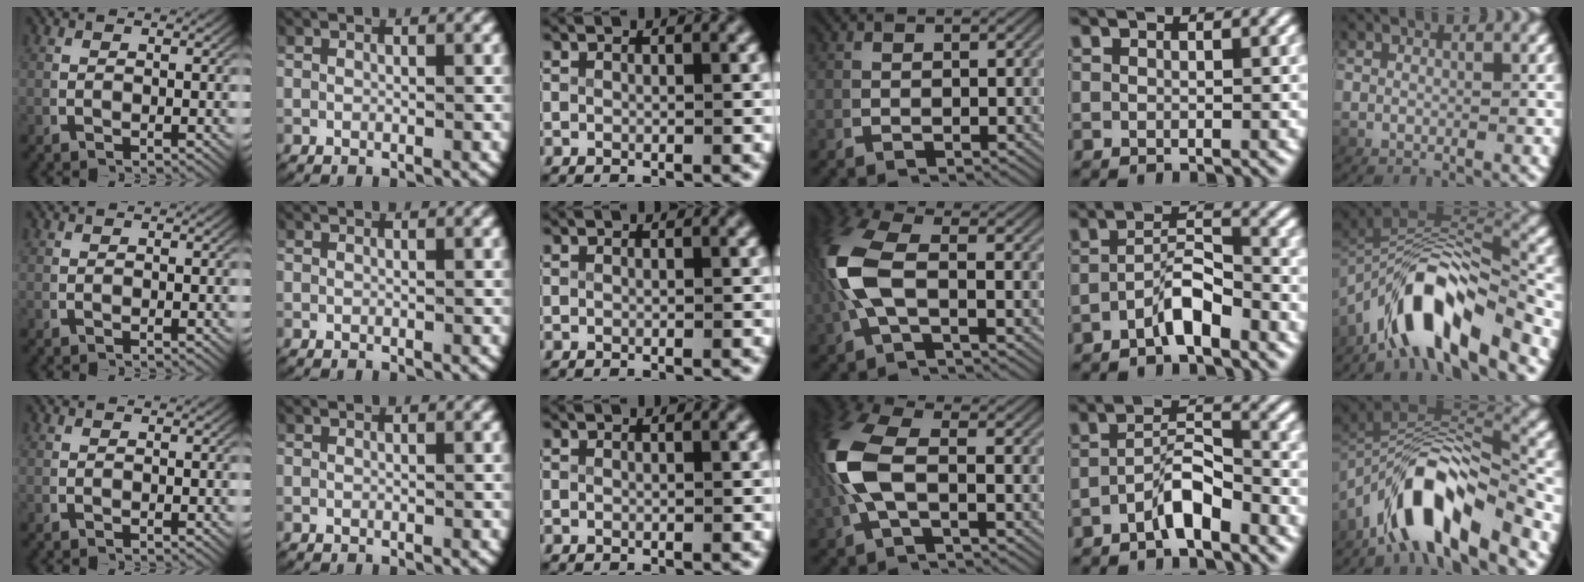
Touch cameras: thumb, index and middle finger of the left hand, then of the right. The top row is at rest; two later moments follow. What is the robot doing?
{"motion": "lift_and_place", "object": "fork"}